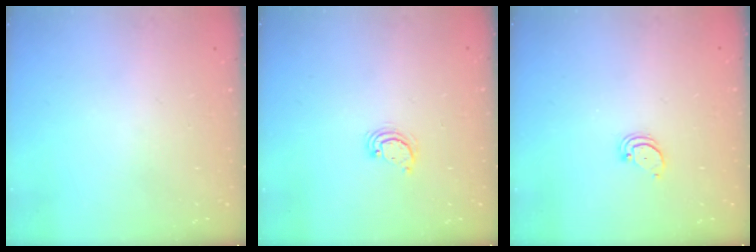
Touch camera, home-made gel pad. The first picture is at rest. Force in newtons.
{"total": 3.0, "press": 3.0, "slide": 0.2}
{"total": 2.0, "press": 2.0, "slide": 0.2}